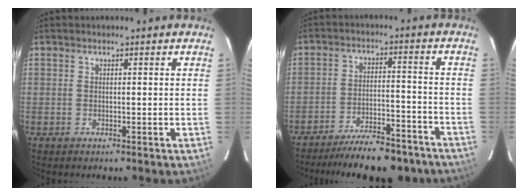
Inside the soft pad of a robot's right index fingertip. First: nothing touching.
{"total": 17.3, "force": [-14.8, 4.9, 7.4], "torque": [-0.139, 0.003, -0.197]}